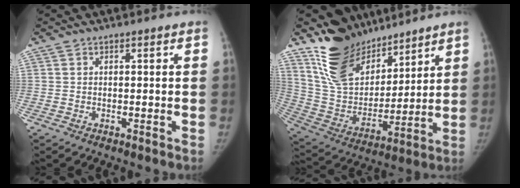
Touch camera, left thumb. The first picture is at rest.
{"total": 18.8, "force": [14.5, 9.8, 6.9], "torque": [-0.074, -0.084, 0.279]}